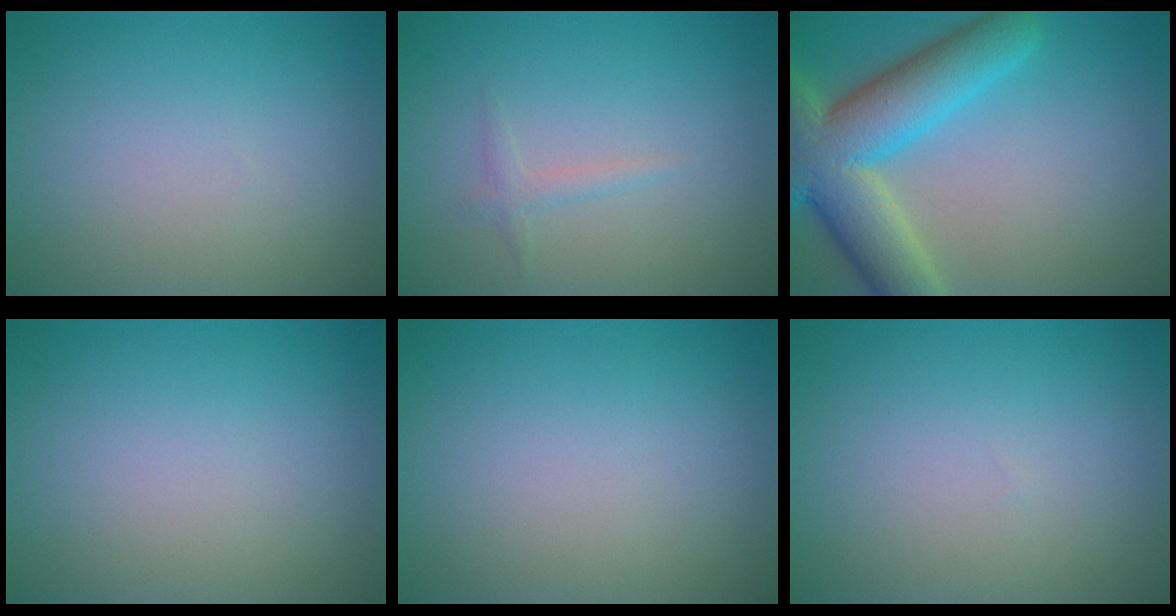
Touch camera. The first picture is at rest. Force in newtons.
{"total": 1.0, "press": 1.0, "slide": 0.0}
{"total": 10.2, "press": 10.2, "slide": 0.6}
{"total": 0.0}
{"total": 0.0}
{"total": 0.0}